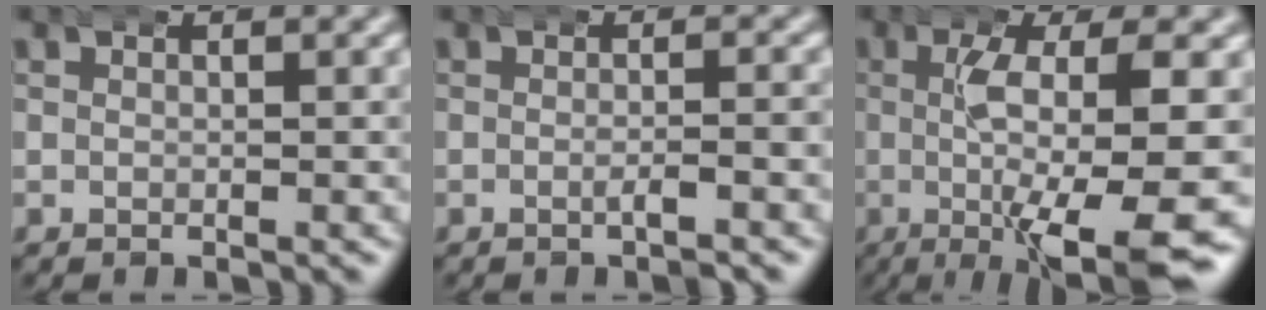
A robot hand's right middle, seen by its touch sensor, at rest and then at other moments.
{"total": 1.2, "force": [-0.6, -0.1, 1.1], "torque": [-0.008, 0.000, -0.020]}
{"total": 9.5, "force": [-2.5, 2.0, 8.9], "torque": [-0.134, -0.017, -0.032]}